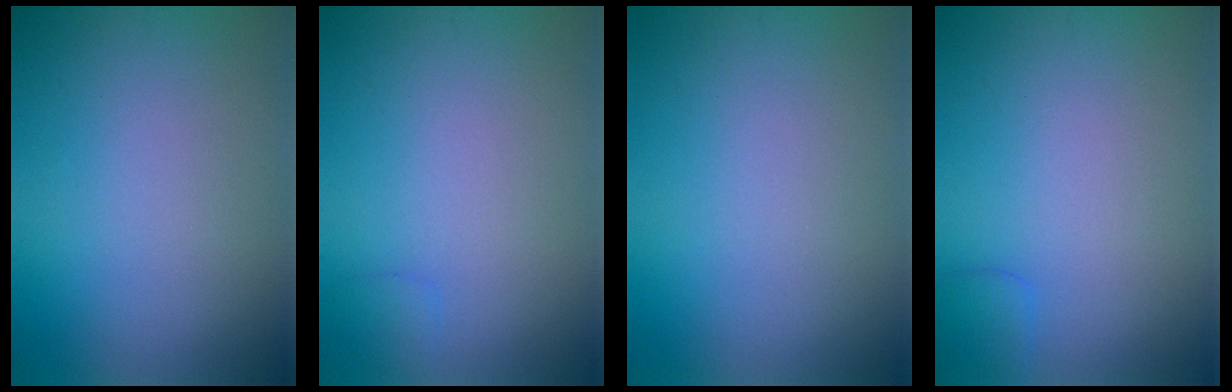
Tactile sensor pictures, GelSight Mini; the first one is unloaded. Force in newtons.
{"total": 0.7, "press": 0.7, "slide": 0.0}
{"total": 0.0}
{"total": 1.3, "press": 1.3, "slide": 0.1}